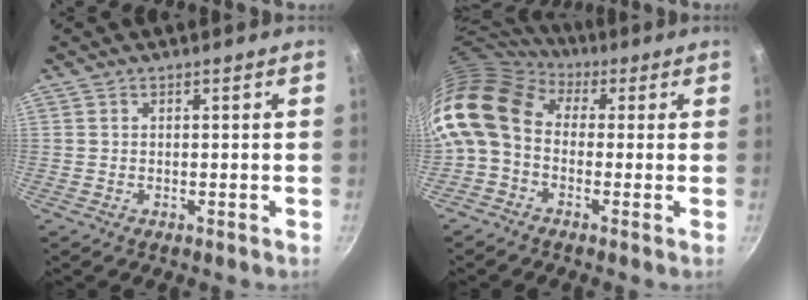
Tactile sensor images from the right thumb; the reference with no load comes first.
{"total": 13.5, "force": [1.1, 10.1, 9.0], "torque": [-0.178, 0.028, -0.003]}